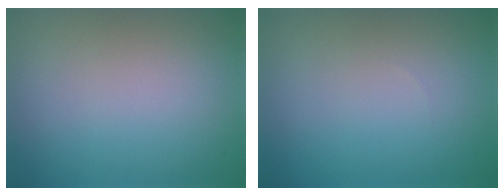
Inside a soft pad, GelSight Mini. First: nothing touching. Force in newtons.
{"total": 0.0}